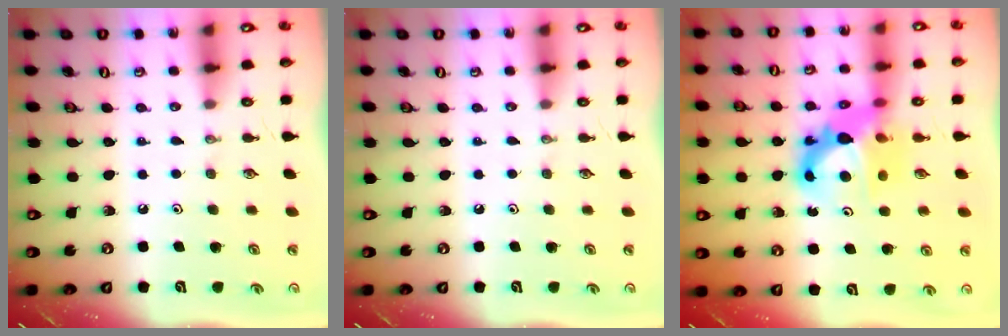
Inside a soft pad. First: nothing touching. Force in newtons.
{"total": 0.0}
{"total": 11.9, "press": 11.8, "slide": 1.0}